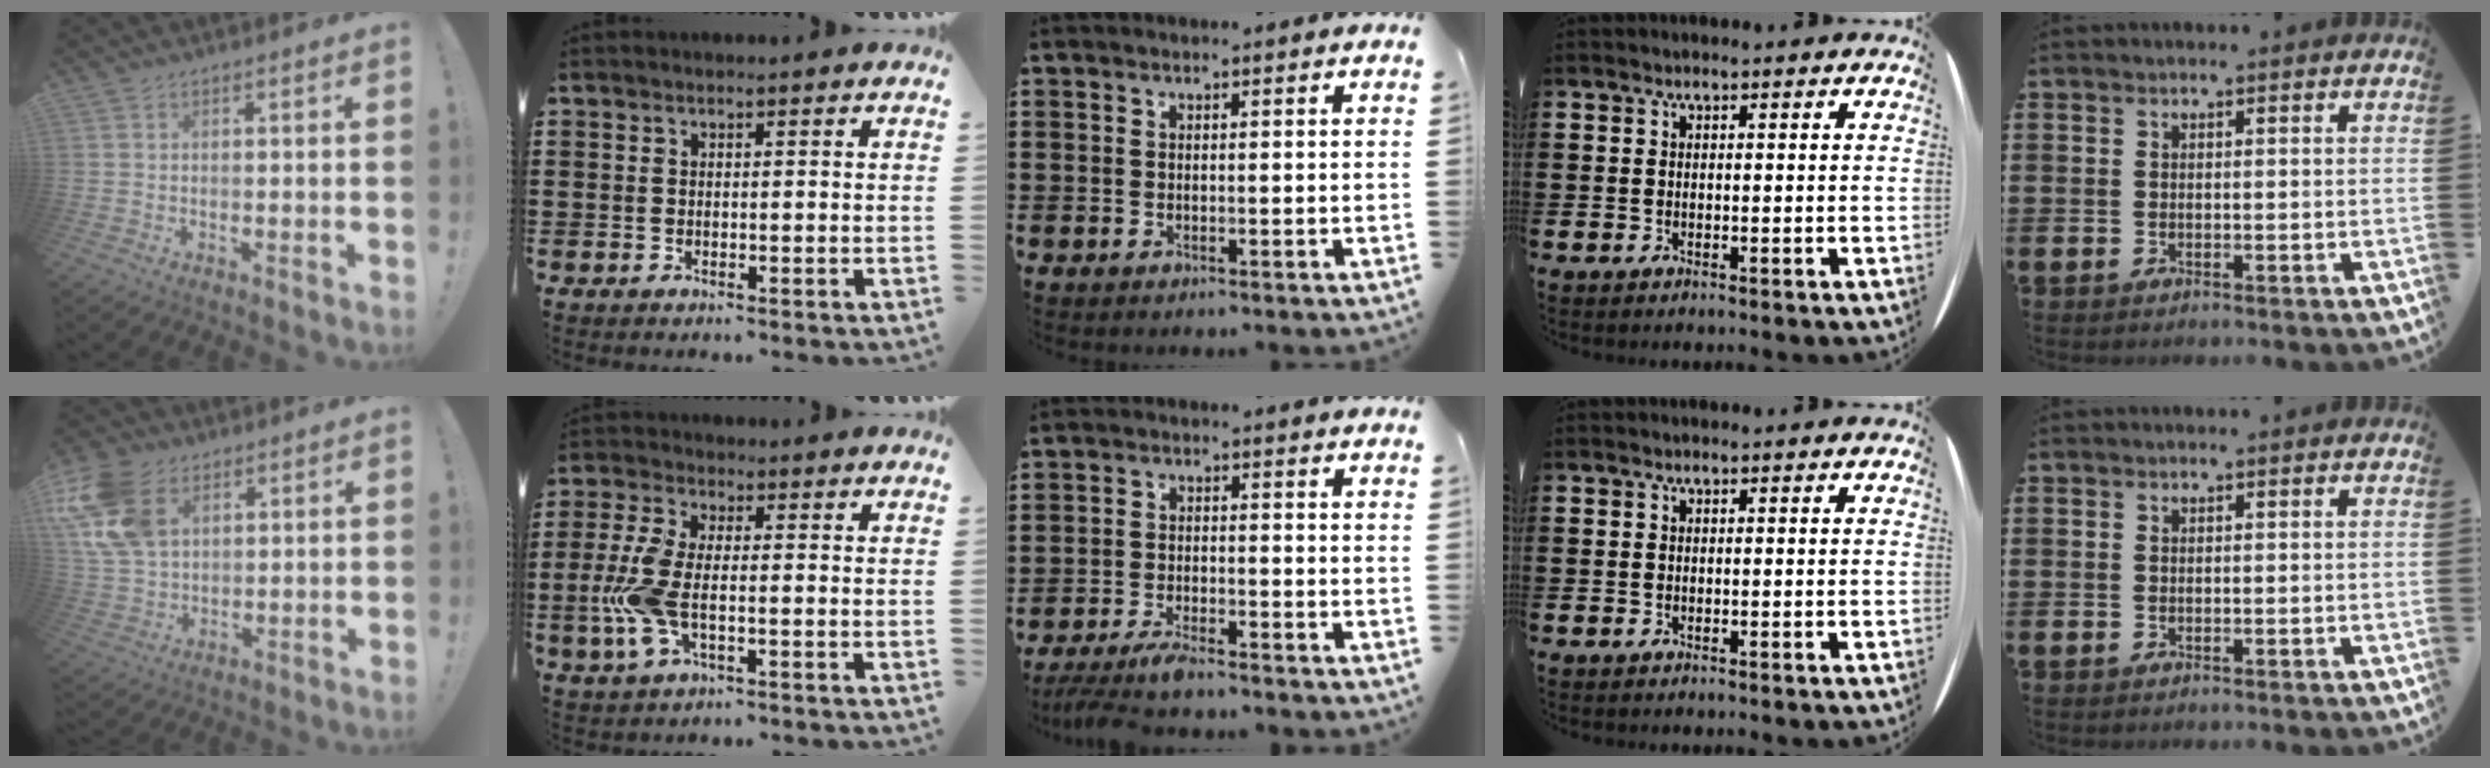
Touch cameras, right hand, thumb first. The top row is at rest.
{"thumb": {"total": 17.1, "force": [6.5, 12.0, 10.4], "torque": [-0.214, -0.022, 0.125]}, "index": {"total": 7.4, "force": [-1.4, 3.3, 6.5], "torque": [-0.170, -0.014, -0.034]}, "middle": {"total": 3.6, "force": [-3.2, 0.2, 1.6], "torque": [-0.042, -0.008, -0.065]}}